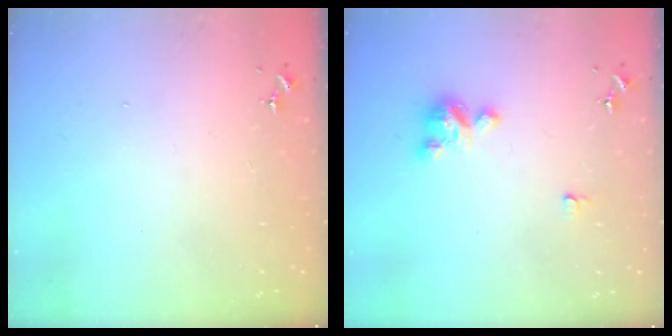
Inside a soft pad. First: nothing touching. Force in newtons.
{"total": 5.8, "press": 5.7, "slide": 0.5}